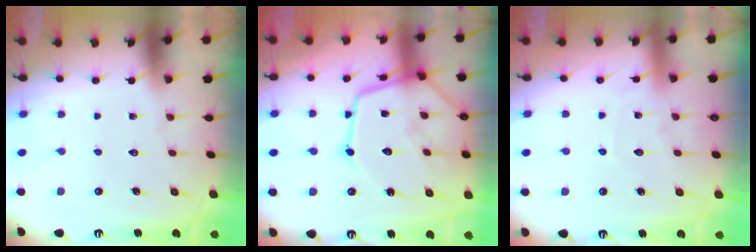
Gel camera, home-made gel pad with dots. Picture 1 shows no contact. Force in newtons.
{"total": 16.8, "press": 16.7, "slide": 1.6}
{"total": 6.2, "press": 6.1, "slide": 0.7}